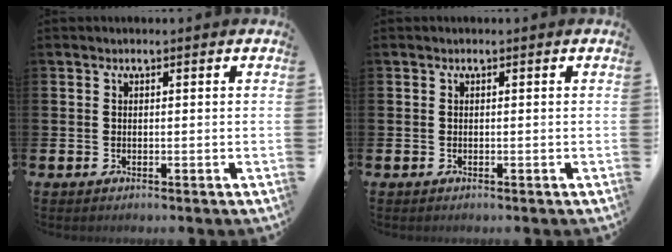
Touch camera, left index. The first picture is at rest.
{"total": 0.0}